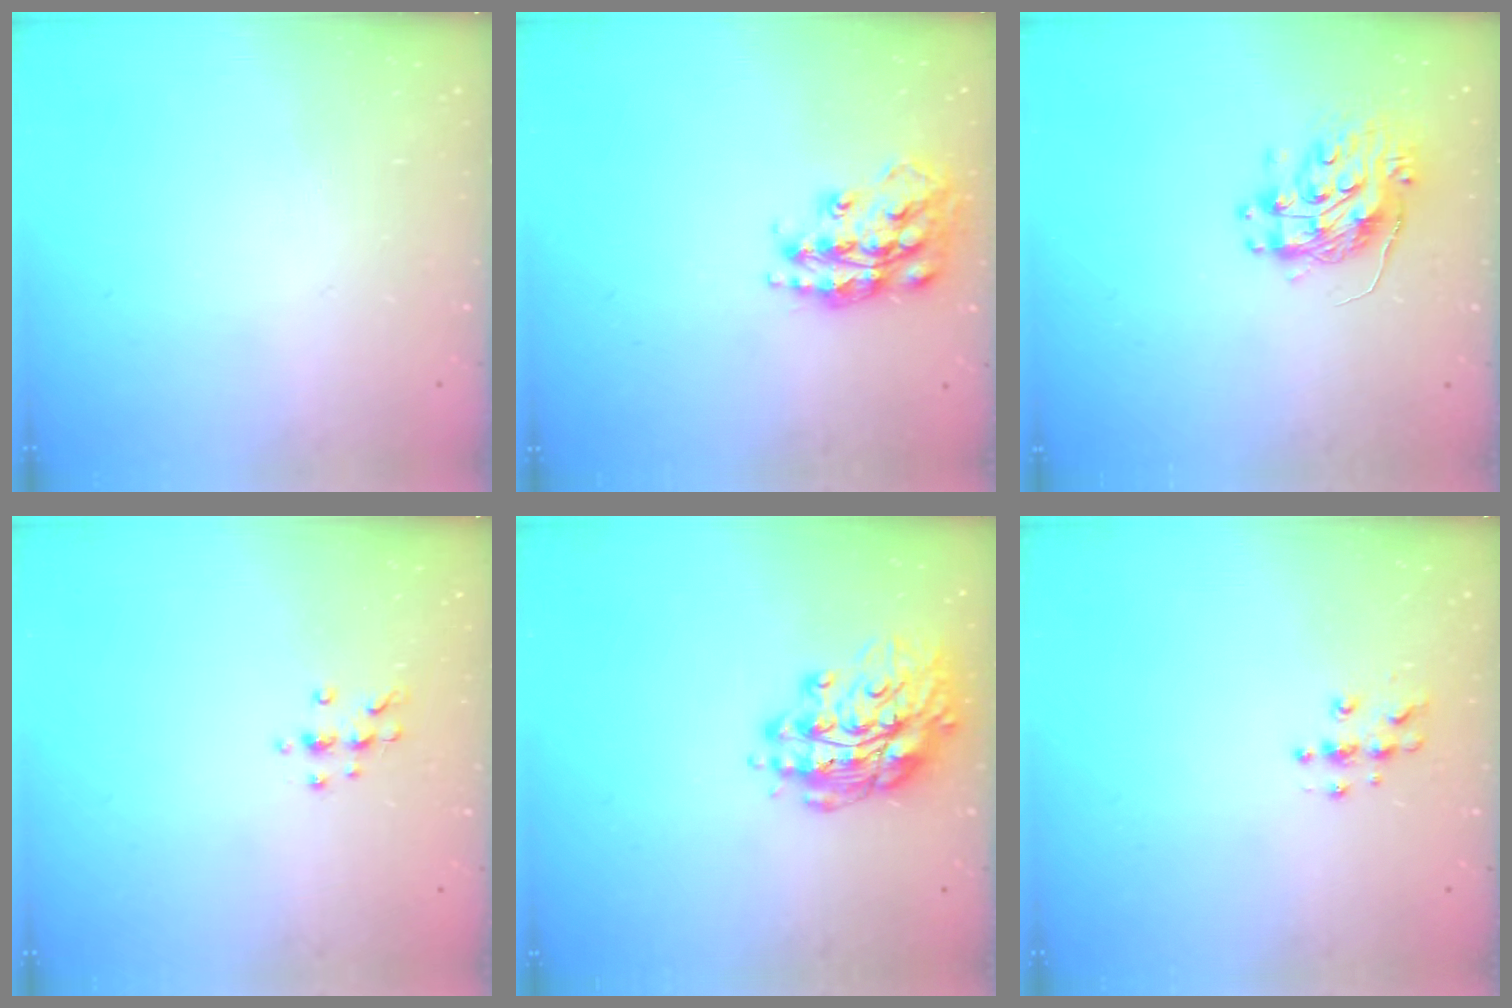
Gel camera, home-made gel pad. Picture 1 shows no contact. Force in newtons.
{"total": 17.5, "press": 17.4, "slide": 1.1}
{"total": 10.7, "press": 10.6, "slide": 1.2}
{"total": 6.3, "press": 6.2, "slide": 0.7}
{"total": 15.2, "press": 15.2, "slide": 0.8}
{"total": 4.3, "press": 4.3, "slide": 0.4}